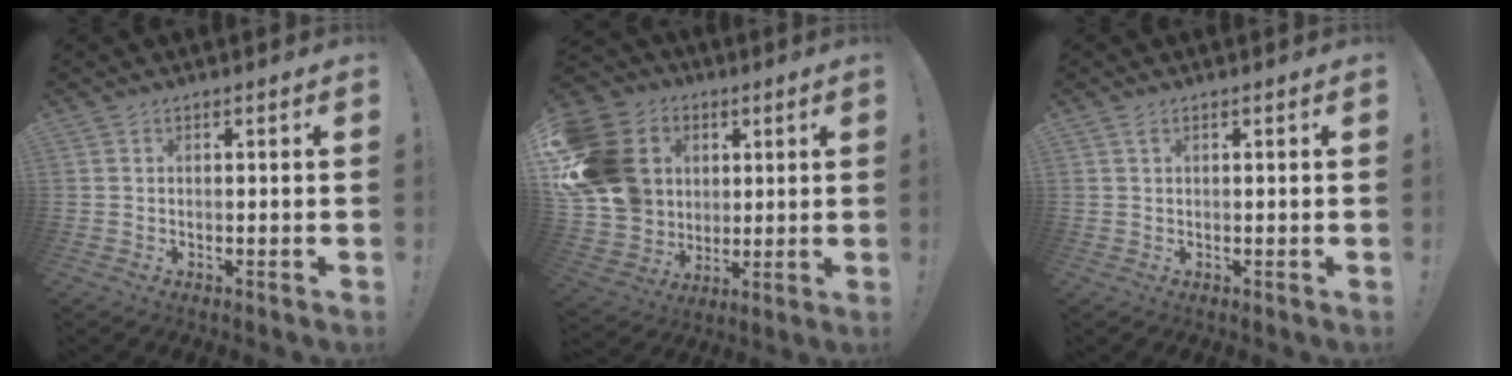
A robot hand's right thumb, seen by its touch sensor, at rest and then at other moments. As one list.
[{"total": 19.5, "force": [4.4, 16.7, 9.1], "torque": [-0.154, -0.004, 0.112]}, {"total": 1.0, "force": [0.4, 0.2, 0.8], "torque": [-0.014, 0.000, 0.007]}]